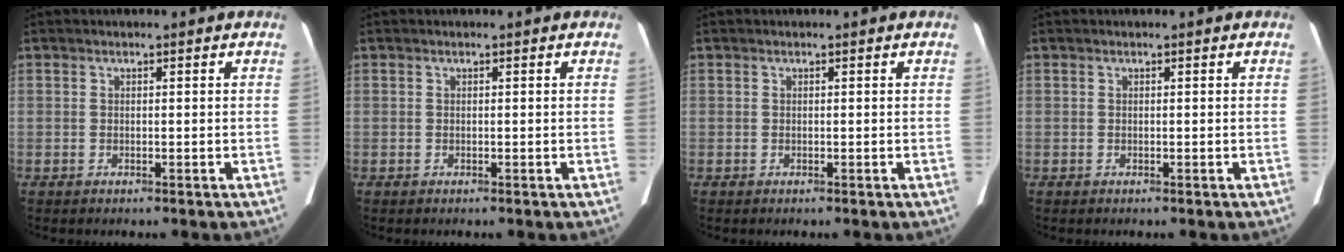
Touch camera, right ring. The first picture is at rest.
{"total": 0.0}
{"total": 0.0}
{"total": 0.0}